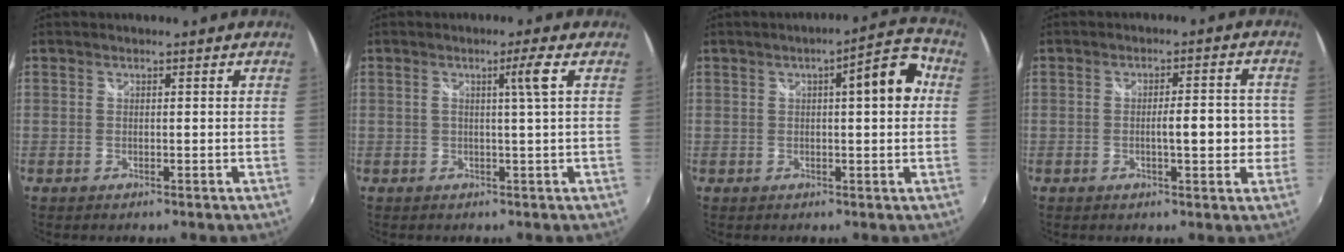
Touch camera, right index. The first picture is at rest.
{"total": 3.1, "force": [0.7, -1.2, 2.8], "torque": [-0.047, -0.007, 0.014]}
{"total": 7.9, "force": [1.5, 1.7, 7.6], "torque": [-0.095, 0.026, 0.026]}
{"total": 6.9, "force": [-0.9, 2.0, 6.5], "torque": [-0.101, 0.001, -0.010]}